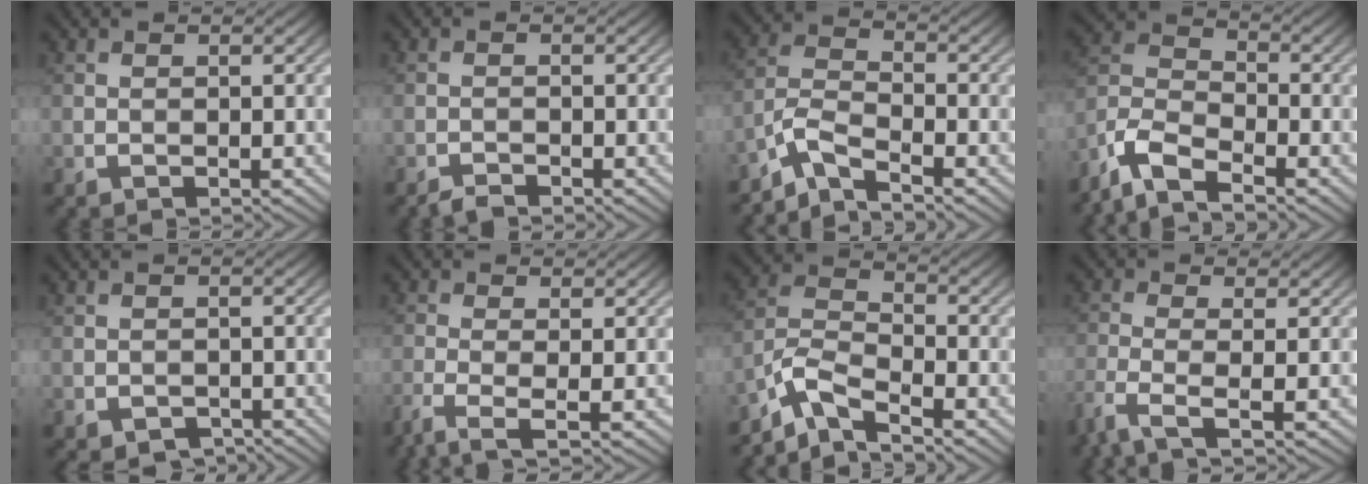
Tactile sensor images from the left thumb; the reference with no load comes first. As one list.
[{"total": 1.2, "force": [-1.2, 0.0, 0.1], "torque": [-0.002, 0.003, -0.026]}, {"total": 4.7, "force": [-3.9, 1.0, 2.4], "torque": [-0.056, -0.002, -0.094]}, {"total": 7.8, "force": [-5.8, 2.6, 4.5], "torque": [-0.099, -0.005, -0.139]}, {"total": 1.4, "force": [-1.2, 0.8, 0.2], "torque": [-0.002, 0.000, -0.019]}, {"total": 3.4, "force": [-1.9, 0.8, 2.7], "torque": [-0.059, -0.004, -0.048]}, {"total": 6.1, "force": [-5.0, 1.5, 3.3], "torque": [-0.076, 0.000, -0.117]}, {"total": 4.3, "force": [-2.5, 1.0, 3.4], "torque": [-0.080, -0.005, -0.065]}]